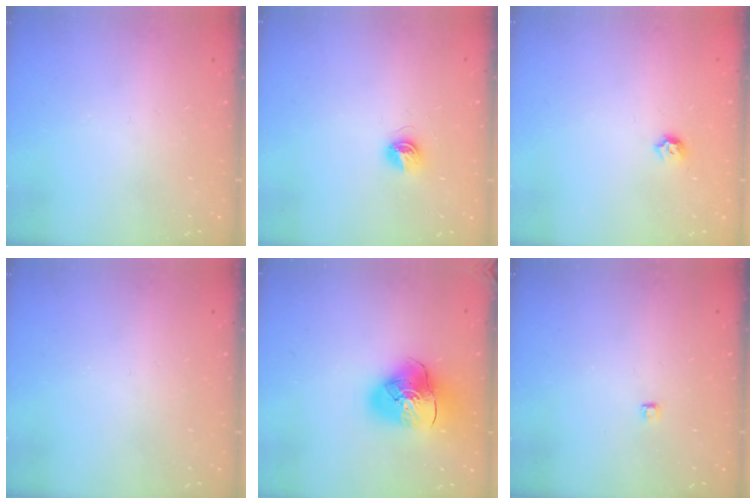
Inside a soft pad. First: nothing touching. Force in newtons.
{"total": 5.6, "press": 5.6, "slide": 0.5}
{"total": 4.0, "press": 3.9, "slide": 0.8}
{"total": 0.0}
{"total": 12.9, "press": 12.8, "slide": 1.8}
{"total": 2.8, "press": 2.7, "slide": 0.3}